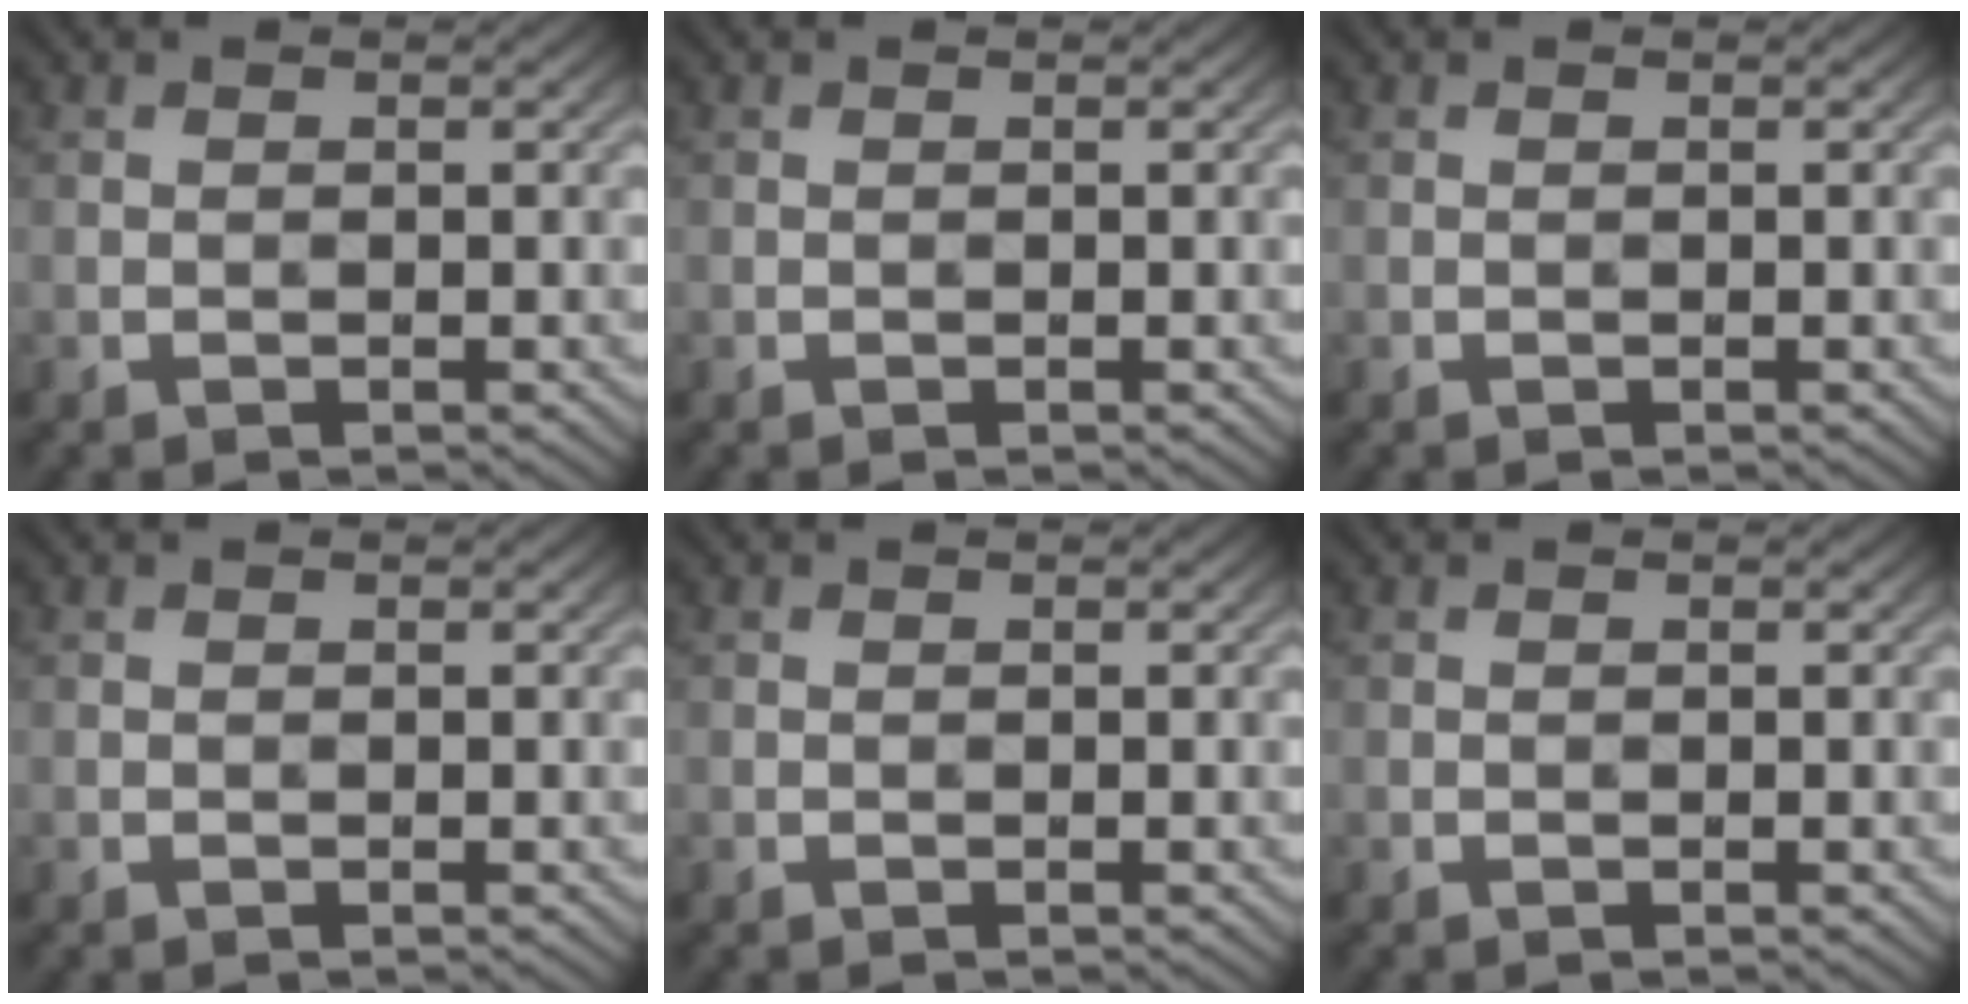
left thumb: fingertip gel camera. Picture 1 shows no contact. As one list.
[{"total": 0.0}, {"total": 0.0}, {"total": 0.0}, {"total": 0.0}, {"total": 0.0}]